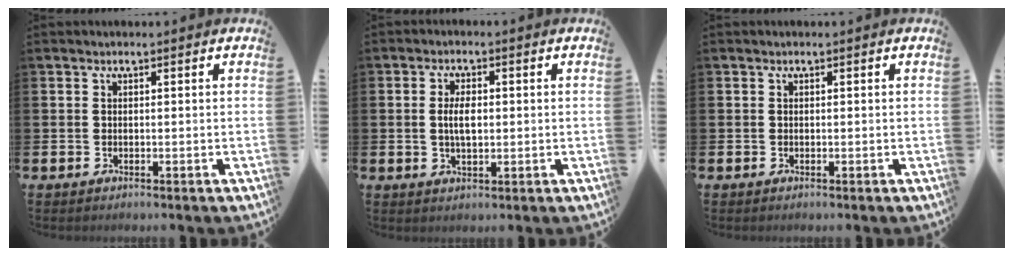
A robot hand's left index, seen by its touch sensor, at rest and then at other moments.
{"total": 3.7, "force": [0.4, 1.7, 3.2], "torque": [-0.041, -0.002, -0.001]}
{"total": 0.0}